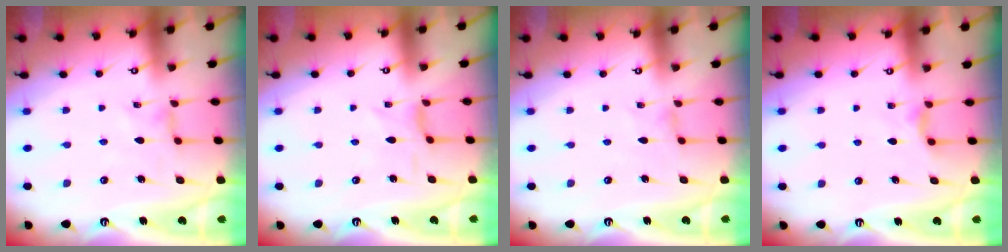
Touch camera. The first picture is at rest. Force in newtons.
{"total": 1.8, "press": 1.7, "slide": 0.4}
{"total": 0.0}
{"total": 3.7, "press": 3.6, "slide": 0.6}